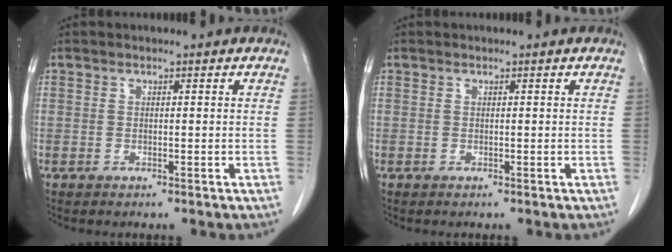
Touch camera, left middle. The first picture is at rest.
{"total": 0.0}